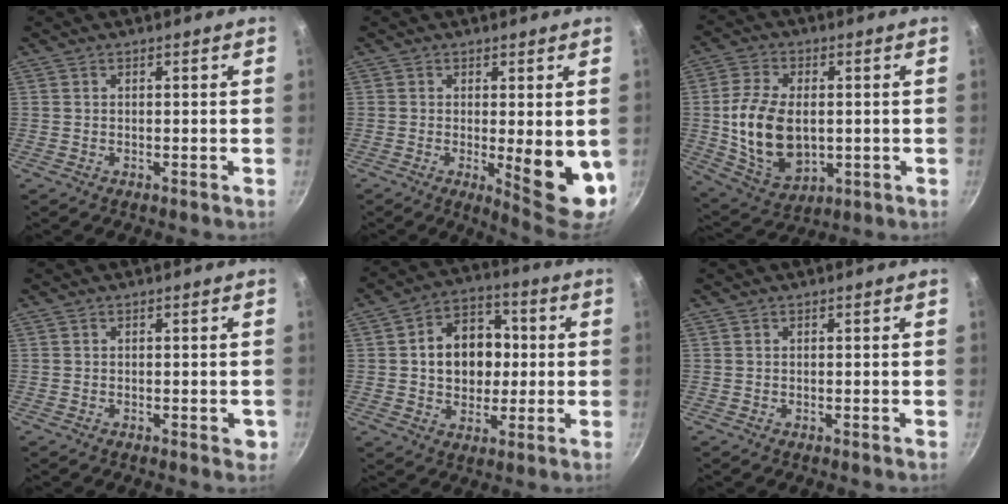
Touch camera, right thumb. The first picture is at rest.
{"total": 10.1, "force": [-0.8, 2.9, 9.7], "torque": [-0.109, -0.019, -0.001]}
{"total": 14.8, "force": [-0.1, 9.4, 11.4], "torque": [-0.201, -0.004, 0.012]}
{"total": 1.8, "force": [-0.5, 1.0, 1.4], "torque": [-0.004, 0.002, -0.008]}
{"total": 13.3, "force": [1.1, 10.2, 8.4], "torque": [-0.091, 0.018, 0.011]}
{"total": 0.0}